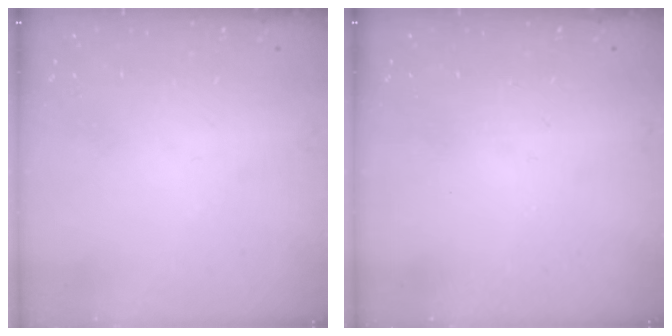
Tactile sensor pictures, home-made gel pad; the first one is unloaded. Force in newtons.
{"total": 0.0}